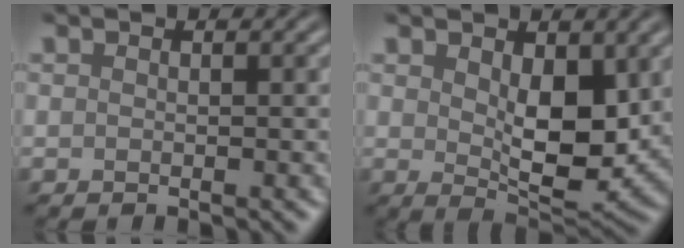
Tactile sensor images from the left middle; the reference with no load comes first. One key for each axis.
{"total": 6.1, "fx": 1.1, "fy": 3.1, "fz": 5.1, "tx": -0.092, "ty": -0.015, "tz": 0.027}